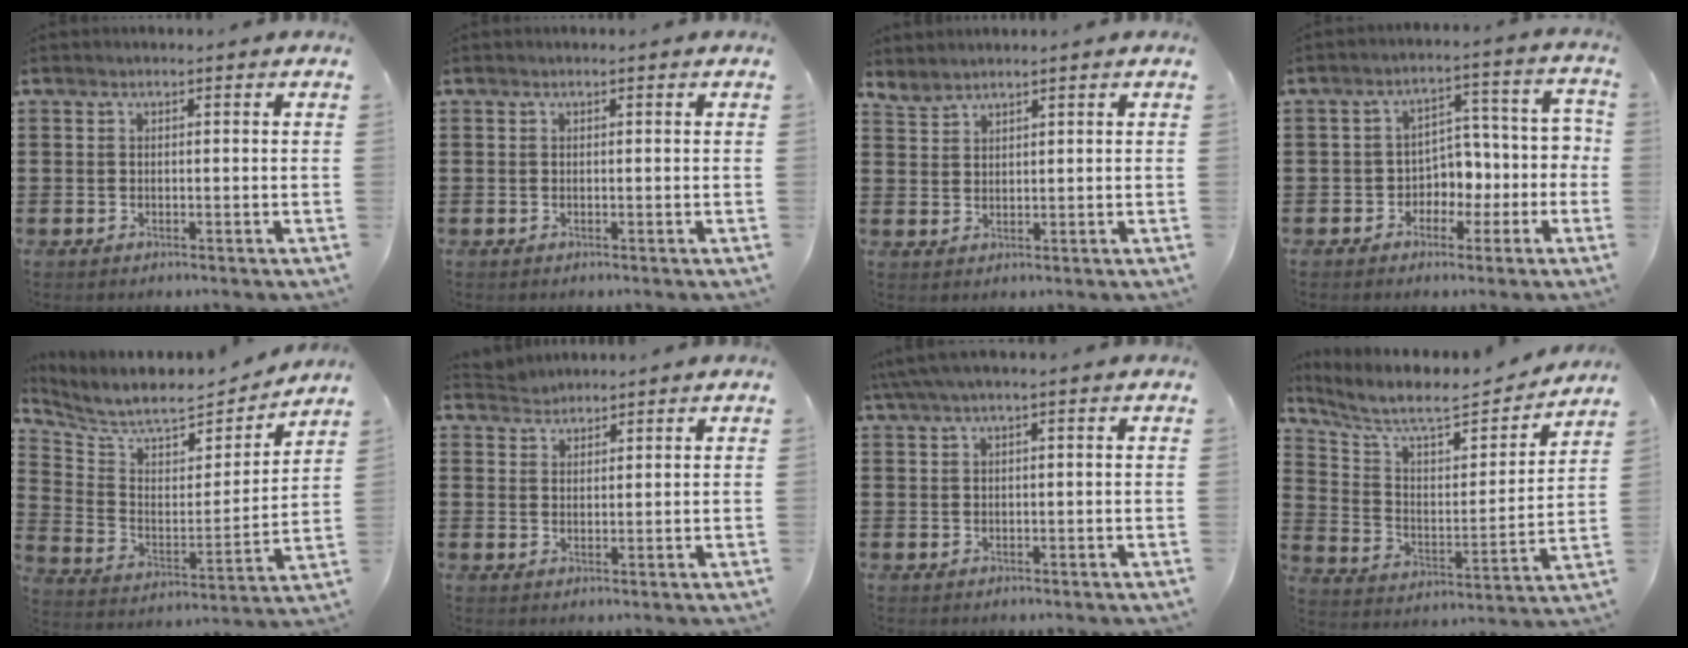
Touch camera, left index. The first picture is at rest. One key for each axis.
{"total": 0.0}
{"total": 2.0, "fx": 2.0, "fy": 0.2, "fz": 0.2, "tx": -0.009, "ty": -0.002, "tz": 0.041}
{"total": 4.5, "fx": -1.6, "fy": 4.0, "fz": 1.3, "tx": -0.042, "ty": 0.000, "tz": -0.035}
{"total": 7.4, "fx": 6.8, "fy": 1.6, "fz": 2.4, "tx": -0.084, "ty": -0.049, "tz": 0.114}
{"total": 2.3, "fx": 2.2, "fy": 0.3, "fz": -0.4, "tx": 0.001, "ty": -0.001, "tz": 0.045}
{"total": 1.8, "fx": 0.6, "fy": 0.0, "fz": 1.7, "tx": -0.038, "ty": -0.005, "tz": 0.009}
{"total": 8.1, "fx": 7.2, "fy": 1.2, "fz": 3.6, "tx": -0.104, "ty": -0.051, "tz": 0.121}